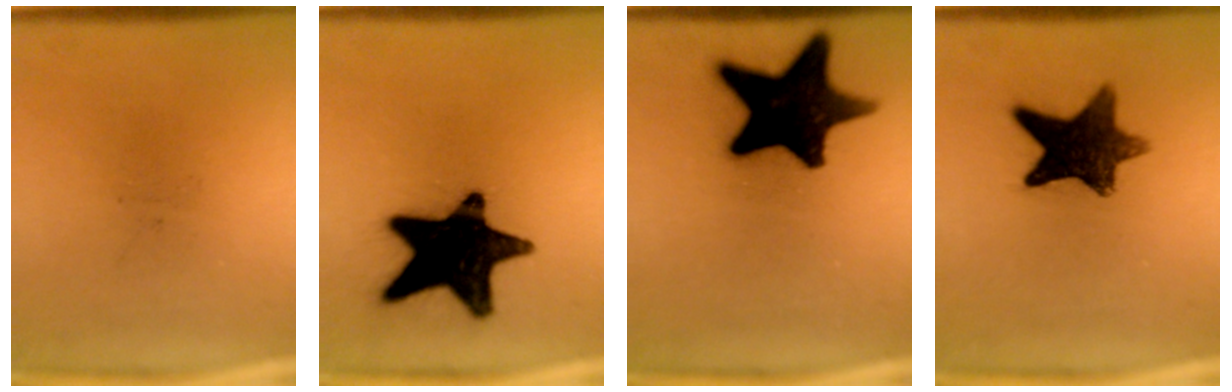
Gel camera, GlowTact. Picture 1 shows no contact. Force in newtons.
{"total": 19.6}
{"total": 17.9}
{"total": 11.7}